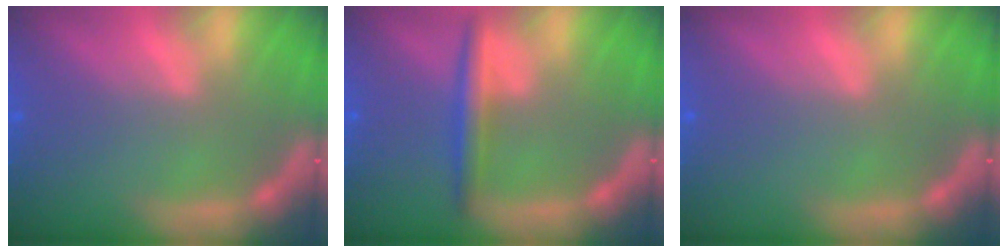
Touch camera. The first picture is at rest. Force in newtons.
{"total": 3.0}
{"total": 0.0}